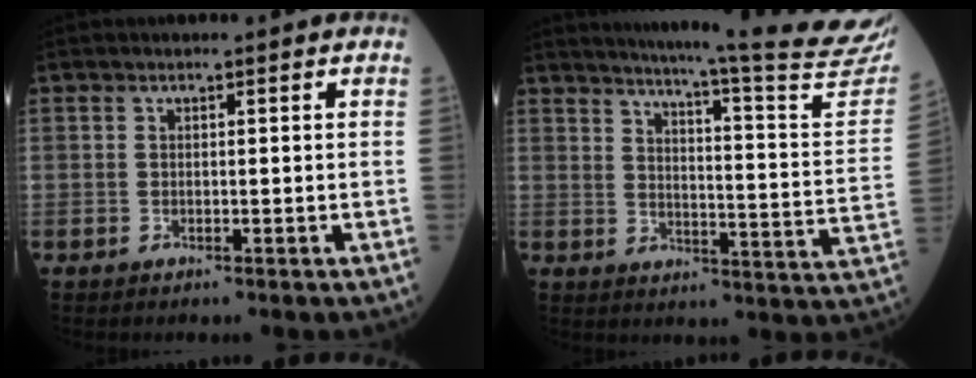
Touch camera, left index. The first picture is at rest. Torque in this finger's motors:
{"motor_torque": [0.57, -1.47, -0.17, -0.08]}